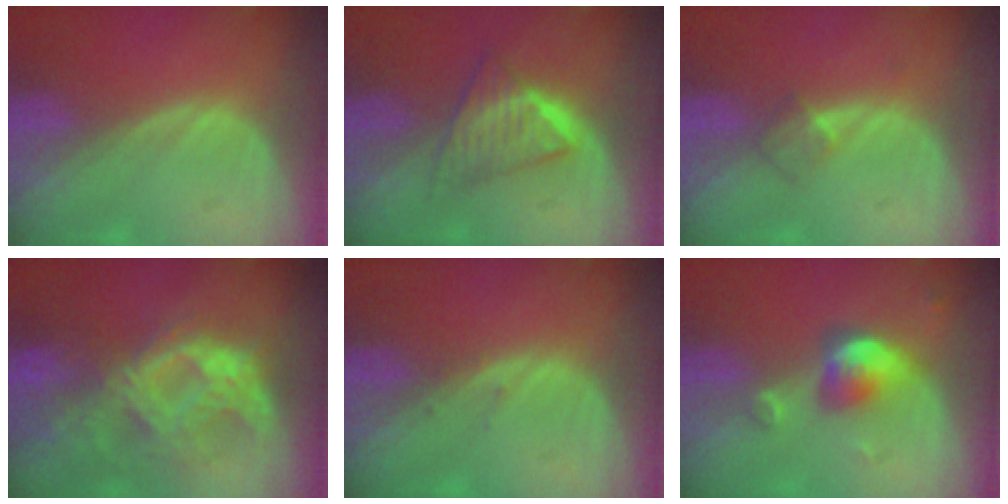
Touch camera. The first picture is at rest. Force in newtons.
{"total": 6.2, "press": 5.4, "slide": 3.2}
{"total": 2.3, "press": 2.0, "slide": 1.1}
{"total": 10.1, "press": 9.0, "slide": 4.7}
{"total": 0.7, "press": 0.4, "slide": 0.5}
{"total": 5.0, "press": 4.7, "slide": 1.6}